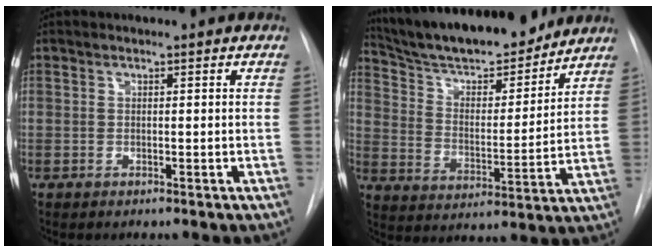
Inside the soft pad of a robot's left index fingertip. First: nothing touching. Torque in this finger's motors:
{"motor_torque": [0.08, -0.52, 0.37, 0.09]}